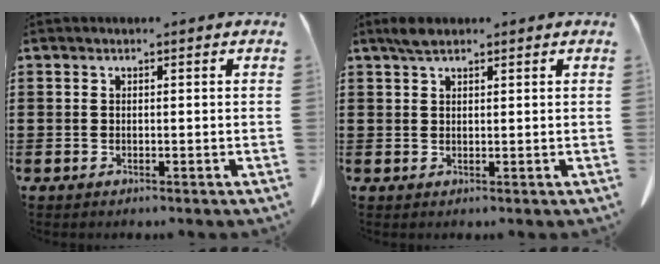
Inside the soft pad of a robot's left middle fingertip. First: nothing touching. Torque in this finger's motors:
{"motor_torque": [0.21, -0.03, 0.04, 0.02]}